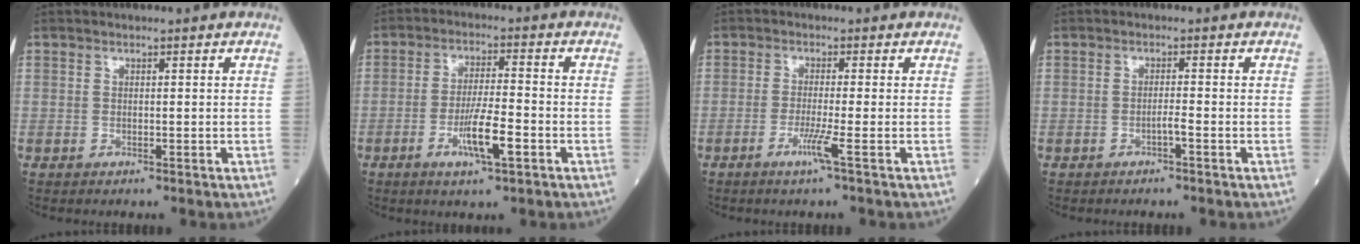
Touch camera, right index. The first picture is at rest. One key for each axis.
{"total": 6.9, "fx": -2.8, "fy": 0.7, "fz": 6.3, "tx": -0.114, "ty": -0.005, "tz": -0.050}
{"total": 3.1, "fx": -1.5, "fy": -0.9, "fz": 2.6, "tx": -0.056, "ty": -0.008, "tz": -0.034}
{"total": 1.2, "fx": -0.8, "fy": -0.2, "fz": 0.9, "tx": -0.016, "ty": 0.002, "tz": -0.015}